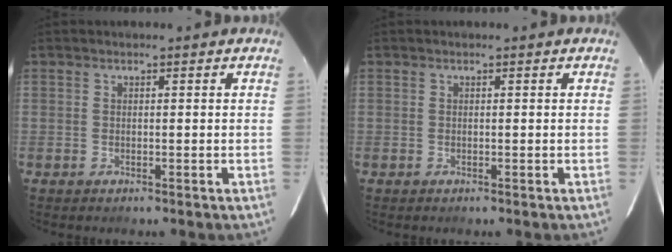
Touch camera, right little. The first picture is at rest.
{"total": 0.0}